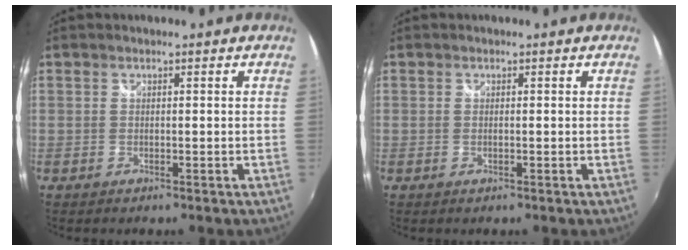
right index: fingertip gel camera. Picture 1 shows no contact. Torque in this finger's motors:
{"motor_torque": [0.38, 0.32, 0.10, 0.01]}